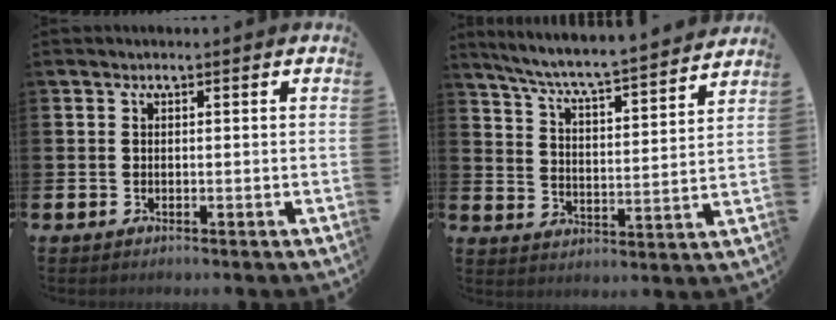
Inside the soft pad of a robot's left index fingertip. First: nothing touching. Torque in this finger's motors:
{"motor_torque": [0.22, -0.75, 0.74, 0.21]}